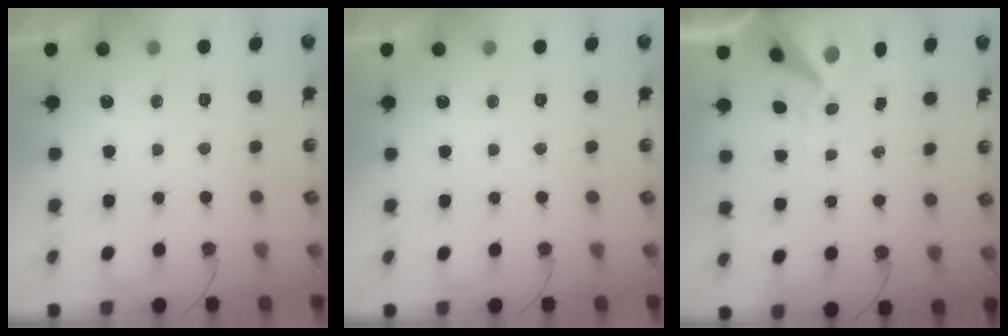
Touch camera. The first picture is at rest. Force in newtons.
{"total": 0.0}
{"total": 12.0, "press": 11.8, "slide": 1.9}